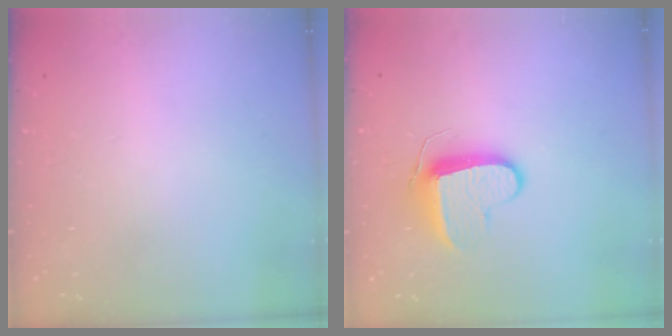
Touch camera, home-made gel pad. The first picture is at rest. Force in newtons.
{"total": 9.4, "press": 9.4, "slide": 0.5}